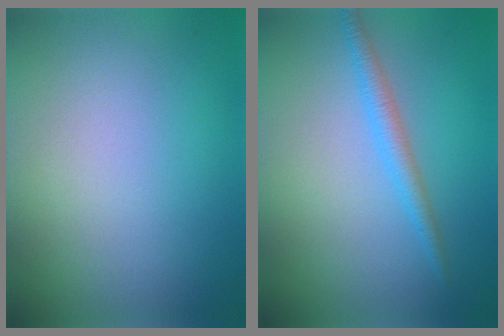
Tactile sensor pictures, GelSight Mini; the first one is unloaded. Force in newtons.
{"total": 2.0, "press": 2.0, "slide": 0.1}